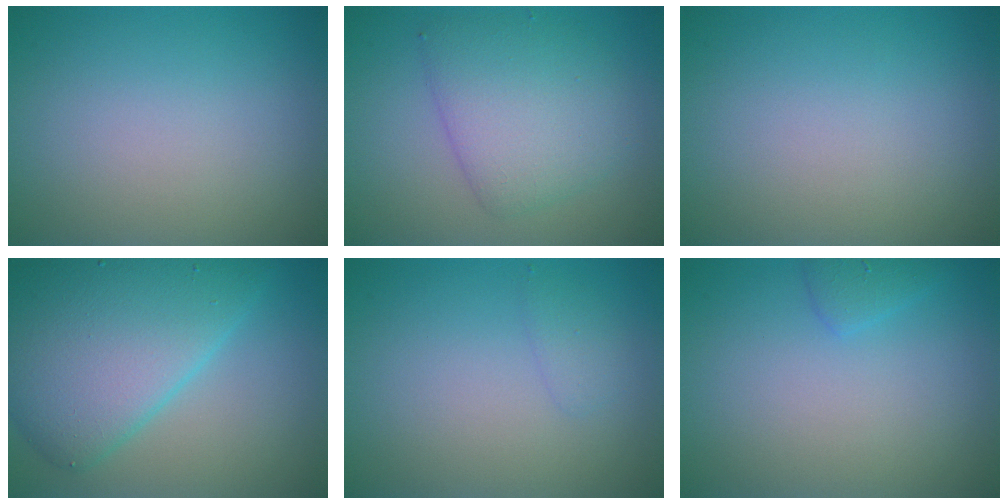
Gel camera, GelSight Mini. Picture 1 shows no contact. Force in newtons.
{"total": 5.1, "press": 5.1, "slide": 0.1}
{"total": 0.0}
{"total": 9.8, "press": 9.8, "slide": 0.3}
{"total": 1.0, "press": 0.9, "slide": 0.1}
{"total": 1.2, "press": 1.2, "slide": 0.1}